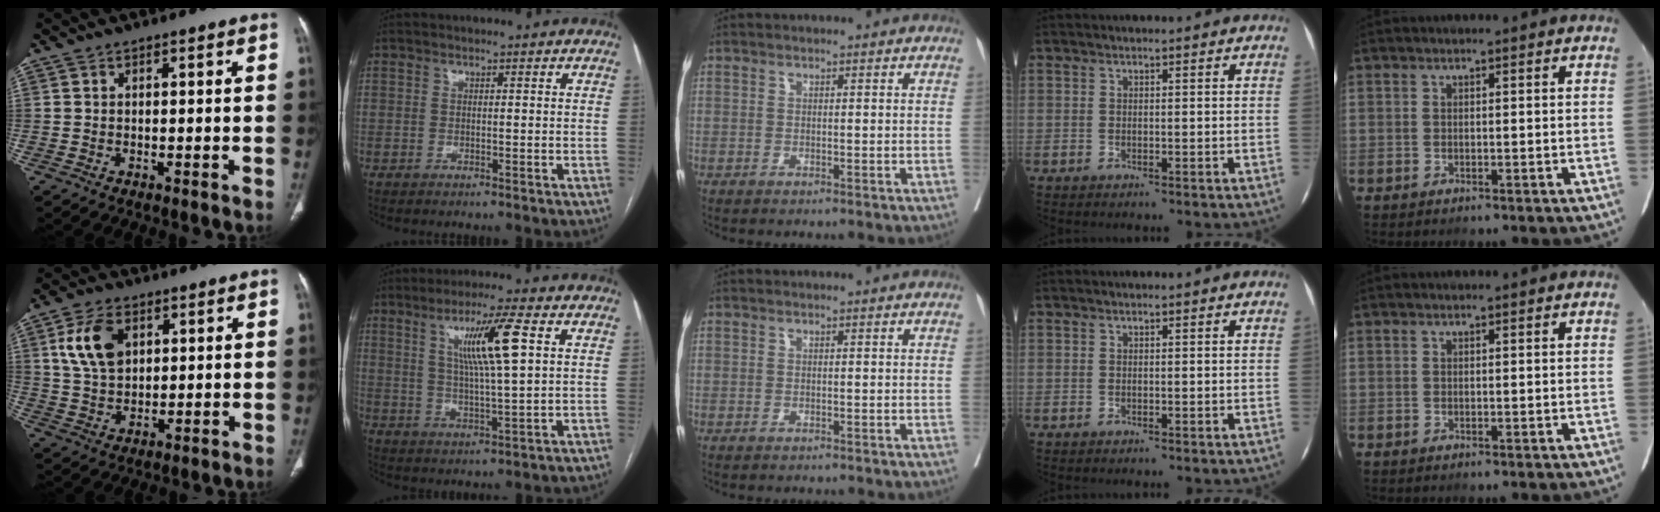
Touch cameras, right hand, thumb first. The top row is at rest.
{"thumb": {"total": 9.3, "force": [3.4, 5.9, 6.4], "torque": [-0.111, -0.009, 0.071]}, "index": {"total": 9.8, "force": [3.1, -0.1, 9.3], "torque": [-0.168, 0.002, 0.056]}, "middle": {"total": 1.5, "force": [-1.4, 0.5, 0.4], "torque": [-0.010, -0.004, -0.019]}}